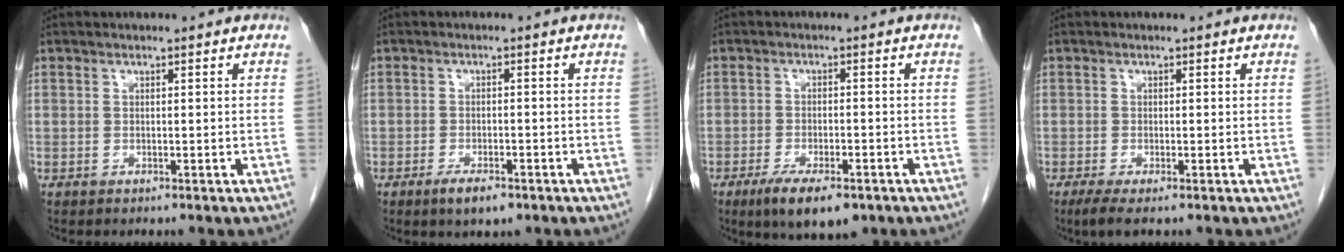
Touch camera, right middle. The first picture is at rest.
{"total": 3.6, "force": [-2.3, 1.2, 2.5], "torque": [-0.050, -0.003, -0.034]}
{"total": 7.7, "force": [-4.9, 2.5, 5.4], "torque": [-0.088, -0.012, -0.075]}
{"total": 2.5, "force": [-1.5, 0.3, 2.0], "torque": [-0.042, -0.010, -0.028]}